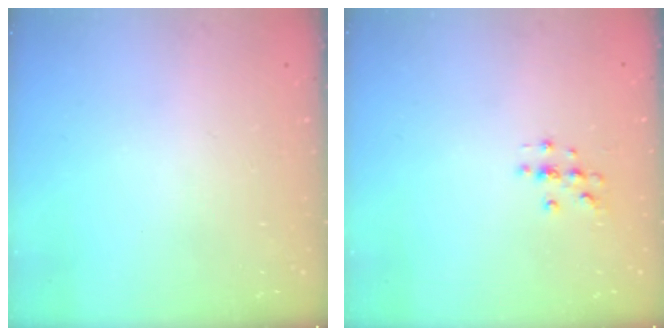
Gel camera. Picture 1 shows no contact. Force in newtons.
{"total": 2.0, "press": 2.0, "slide": 0.2}